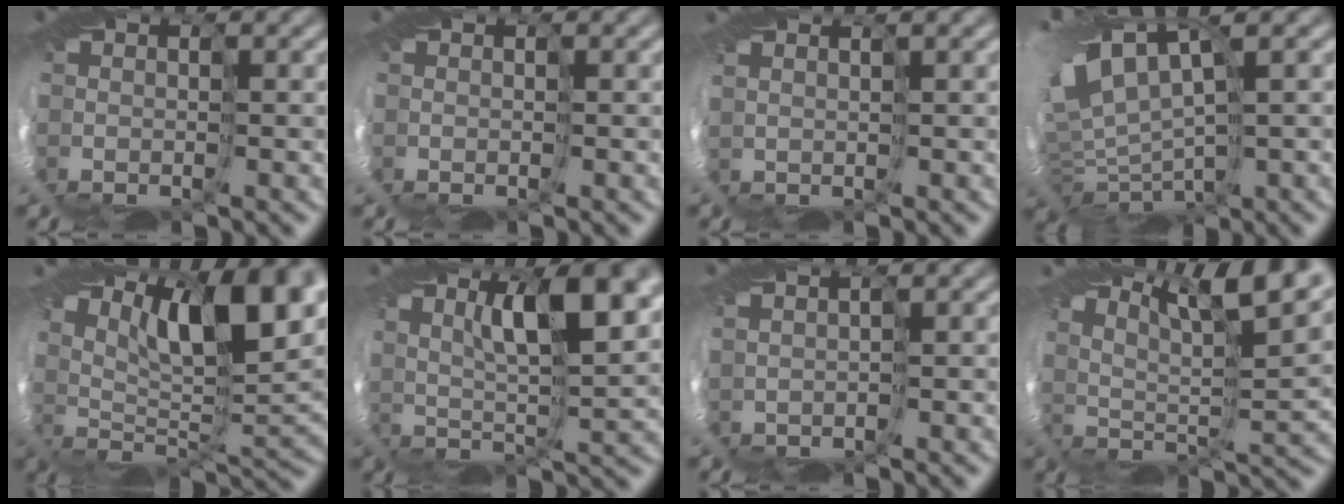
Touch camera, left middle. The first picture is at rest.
{"total": 0.0}
{"total": 3.9, "force": [0.1, -3.2, -2.2], "torque": [0.041, -0.004, 0.000]}
{"total": 6.9, "force": [2.2, 2.2, 6.1], "torque": [-0.126, 0.005, 0.062]}
{"total": 9.4, "force": [5.2, 1.0, 7.7], "torque": [-0.107, -0.001, 0.083]}
{"total": 5.7, "force": [2.5, -0.8, 5.0], "torque": [-0.077, 0.002, 0.043]}
{"total": 2.5, "force": [0.4, -1.8, -1.7], "torque": [0.031, 0.006, 0.011]}
{"total": 8.1, "force": [6.6, -0.4, 4.8], "torque": [-0.075, 0.009, 0.085]}